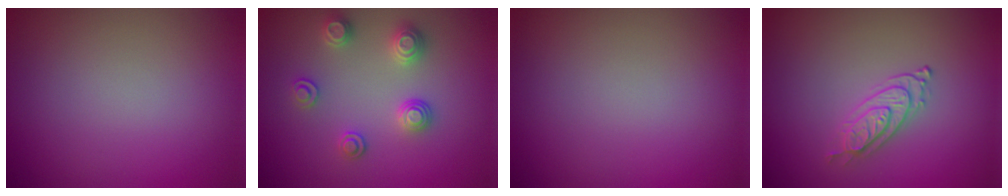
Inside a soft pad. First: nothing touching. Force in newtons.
{"total": 2.6, "press": 2.6, "slide": 0.2}
{"total": 0.0}
{"total": 2.2, "press": 2.0, "slide": 0.7}